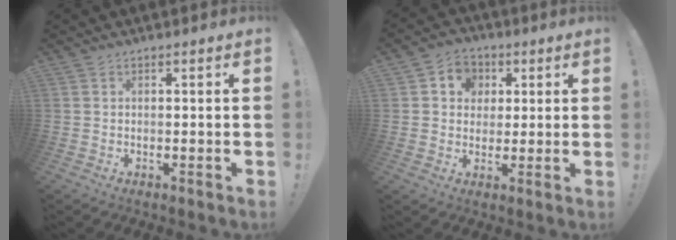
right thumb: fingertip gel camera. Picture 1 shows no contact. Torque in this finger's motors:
{"motor_torque": [0.44, 1.44, 0.38, -0.42, -0.03]}